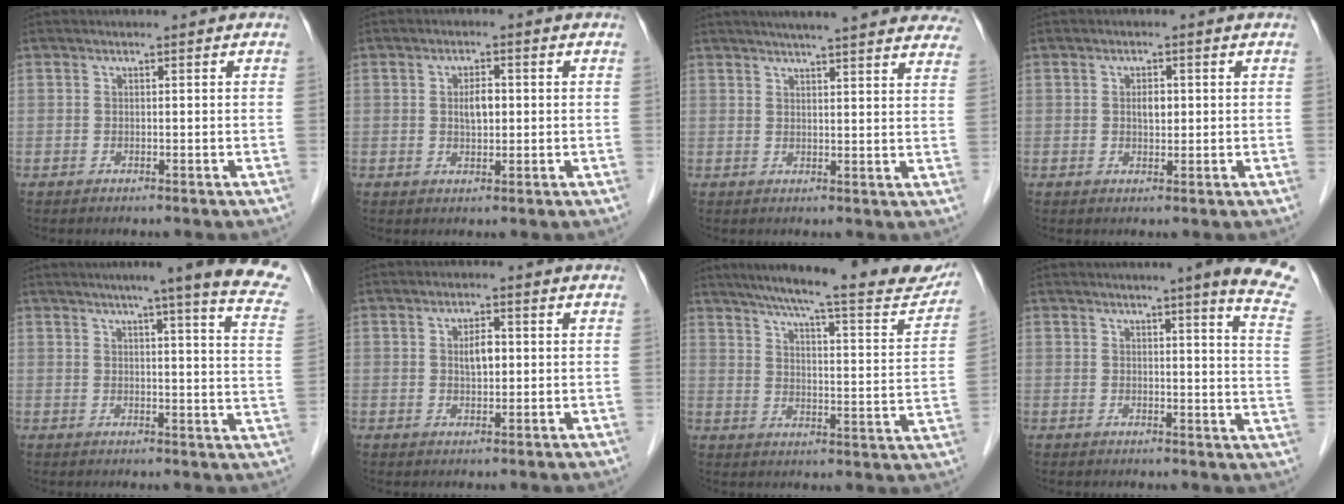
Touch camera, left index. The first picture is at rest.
{"total": 2.9, "force": [0.3, 1.3, 2.6], "torque": [-0.045, 0.005, 0.004]}
{"total": 21.5, "force": [18.8, 2.2, 10.3], "torque": [-0.139, 0.001, 0.219]}
{"total": 2.0, "force": [0.3, 1.1, 1.7], "torque": [-0.027, 0.002, 0.004]}
{"total": 19.4, "force": [15.7, -0.2, 11.4], "torque": [-0.152, -0.033, 0.172]}
{"total": 2.9, "force": [0.4, 1.3, 2.6], "torque": [-0.044, 0.004, 0.007]}
{"total": 23.5, "force": [20.2, 2.6, 11.7], "torque": [-0.169, -0.025, 0.254]}
{"total": 11.8, "force": [9.1, -0.7, 7.4], "torque": [-0.086, -0.046, 0.078]}